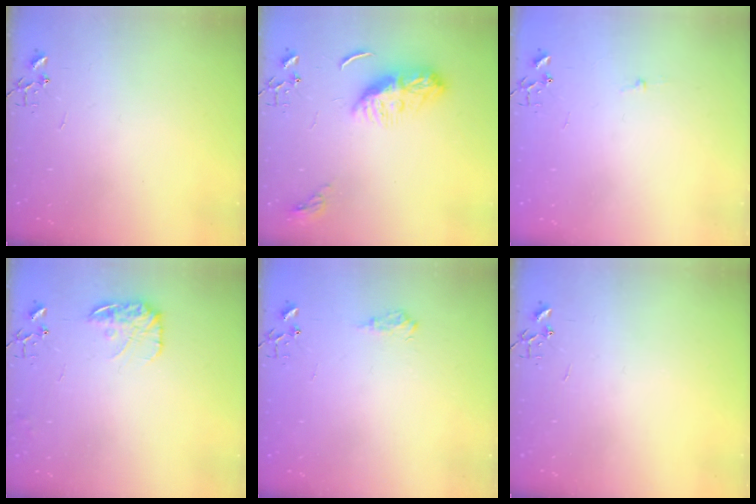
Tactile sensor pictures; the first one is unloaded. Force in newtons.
{"total": 9.4, "press": 9.4, "slide": 0.6}
{"total": 2.7, "press": 2.7, "slide": 0.3}
{"total": 13.2, "press": 13.2, "slide": 0.6}
{"total": 7.4, "press": 7.4, "slide": 0.9}
{"total": 0.0}